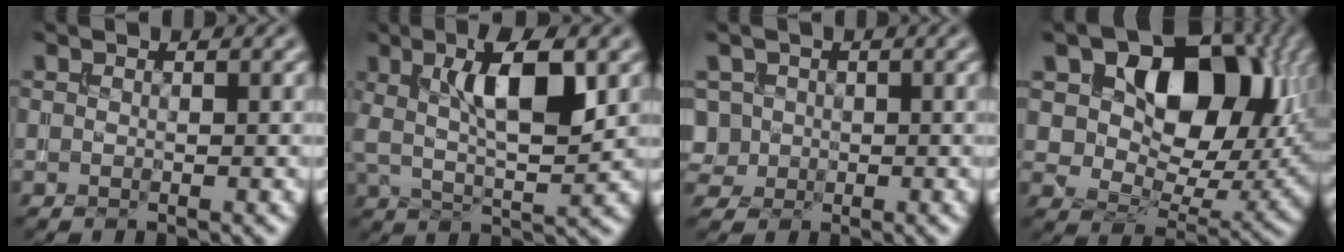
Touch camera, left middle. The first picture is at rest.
{"total": 7.2, "force": [2.1, 2.1, 6.6], "torque": [-0.117, 0.005, 0.036]}
{"total": 3.3, "force": [0.0, 3.2, 0.9], "torque": [-0.017, 0.021, 0.001]}
{"total": 12.9, "force": [4.8, 8.2, 8.8], "torque": [-0.111, -0.002, 0.076]}